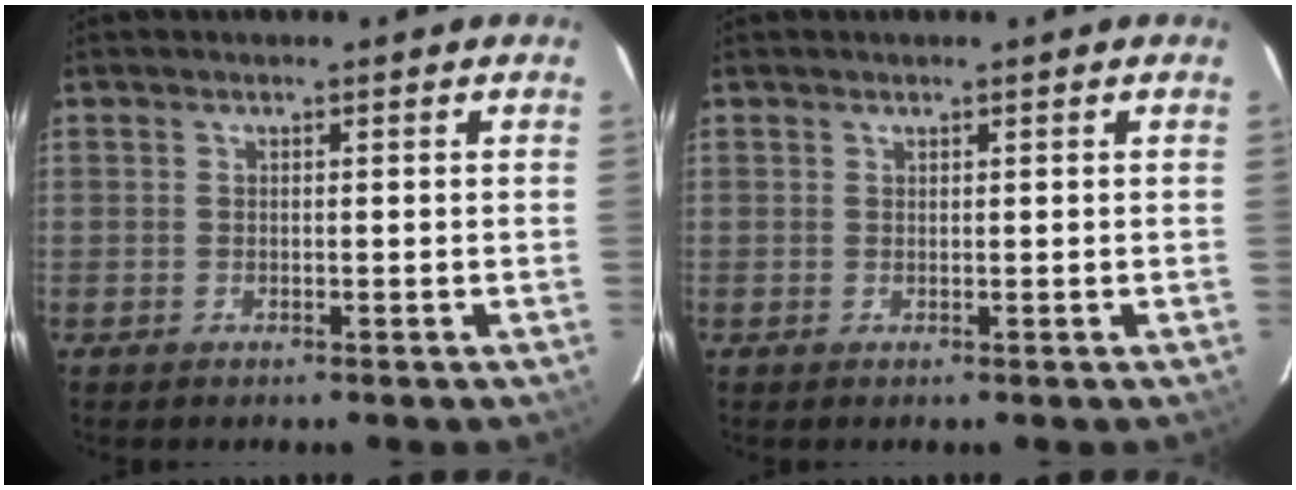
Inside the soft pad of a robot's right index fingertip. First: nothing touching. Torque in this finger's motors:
{"motor_torque": [0.16, 0.11, 0.02, 0.01]}